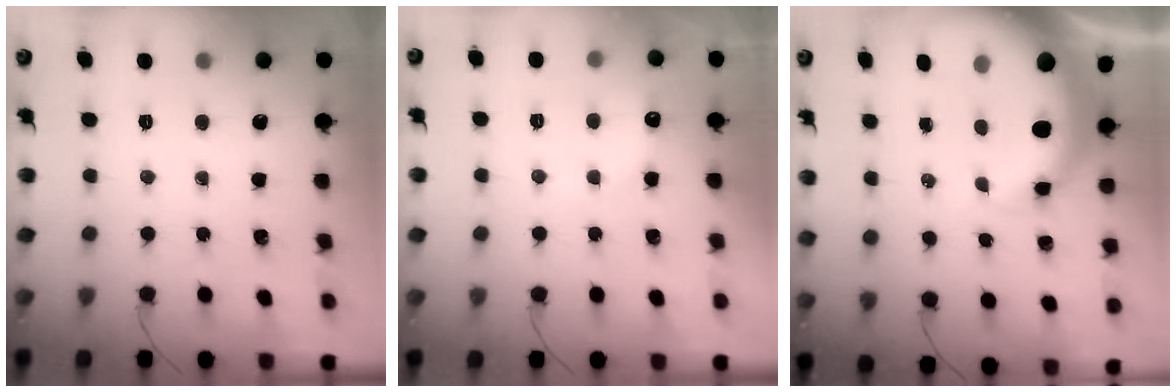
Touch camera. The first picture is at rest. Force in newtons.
{"total": 7.2, "press": 7.1, "slide": 1.1}
{"total": 9.8, "press": 9.5, "slide": 2.5}